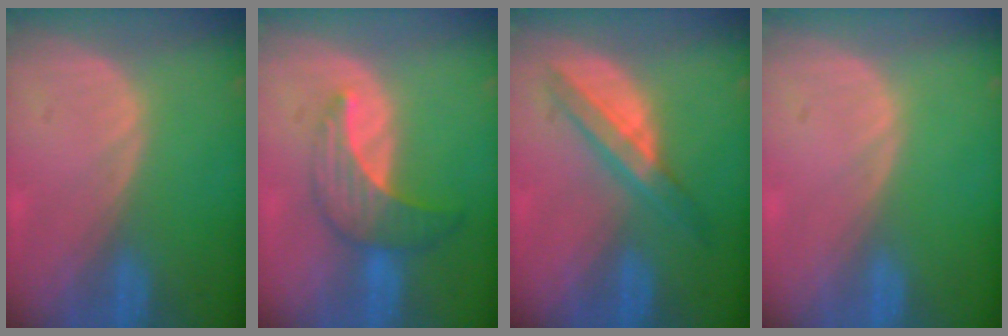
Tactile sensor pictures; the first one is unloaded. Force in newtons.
{"total": 7.2, "press": 6.4, "slide": 3.2}
{"total": 5.3, "press": 5.3, "slide": 0.3}
{"total": 0.0}